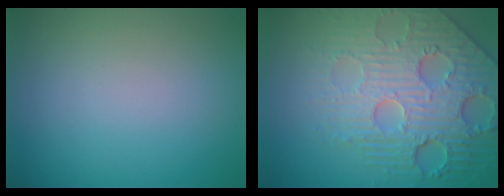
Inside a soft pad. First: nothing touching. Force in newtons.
{"total": 7.5, "press": 5.9, "slide": 4.7}